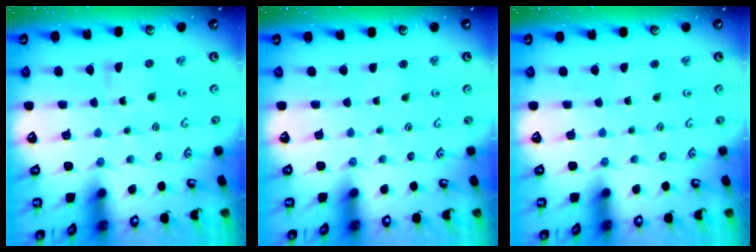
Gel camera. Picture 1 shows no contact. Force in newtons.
{"total": 1.3, "press": 1.3, "slide": 0.2}
{"total": 1.6, "press": 1.6, "slide": 0.2}